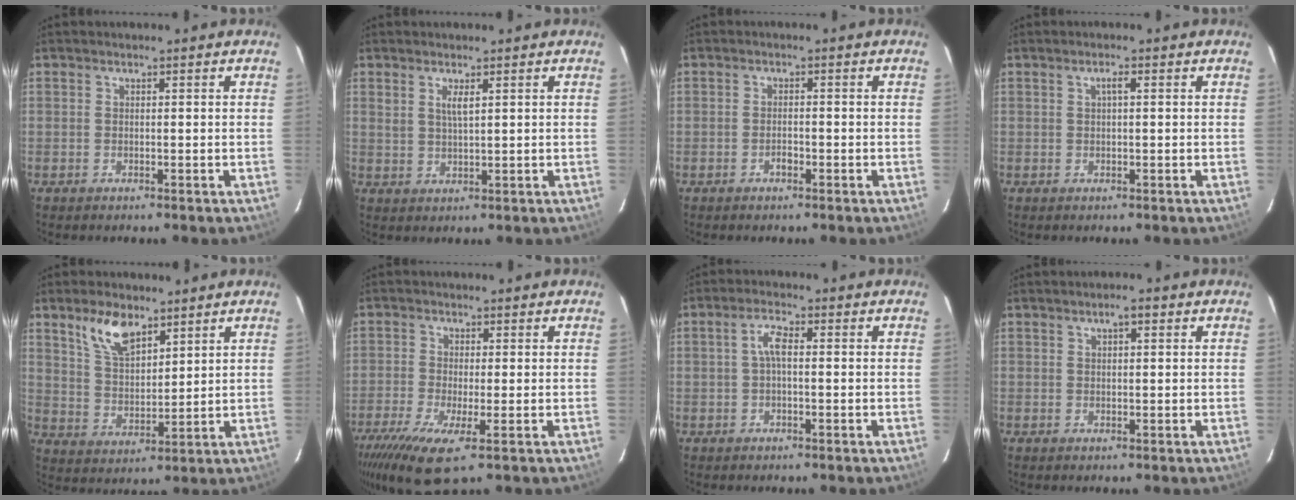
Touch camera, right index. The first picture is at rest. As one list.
[{"total": 2.3, "force": [1.2, 0.5, 2.0], "torque": [-0.036, -0.001, 0.022]}, {"total": 1.4, "force": [-1.0, 0.6, 0.8], "torque": [-0.016, 0.003, -0.017]}, {"total": 1.2, "force": [0.3, 0.2, 1.1], "torque": [-0.021, 0.006, 0.004]}, {"total": 8.7, "force": [5.7, 4.0, 5.3], "torque": [-0.095, 0.010, 0.116]}, {"total": 9.3, "force": [-4.4, 2.0, 7.9], "torque": [-0.178, -0.033, -0.083]}, {"total": 3.1, "force": [0.0, 1.0, 2.9], "torque": [-0.059, 0.010, 0.001]}, {"total": 1.9, "force": [1.0, 0.6, 1.6], "torque": [-0.028, 0.009, 0.016]}]